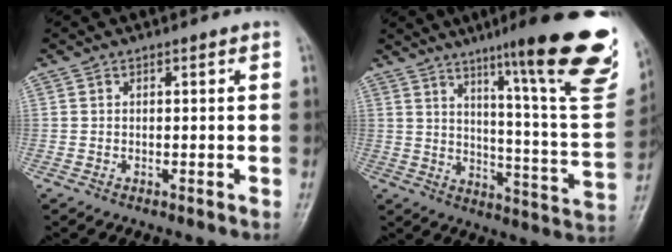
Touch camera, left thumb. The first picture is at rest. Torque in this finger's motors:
{"motor_torque": [1.35, -0.59, 1.66, -1.12, 0.33]}